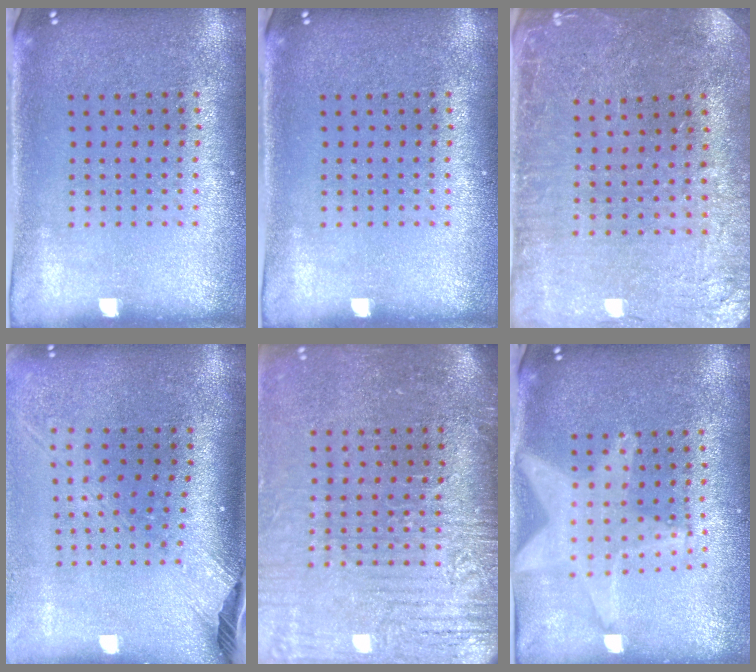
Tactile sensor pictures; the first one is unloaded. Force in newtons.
{"total": 0.0}
{"total": 1.1, "press": 1.1, "slide": 0.1}
{"total": 2.6, "press": 1.9, "slide": 1.8}
{"total": 4.0, "press": 3.5, "slide": 2.0}
{"total": 2.1, "press": 1.7, "slide": 1.2}